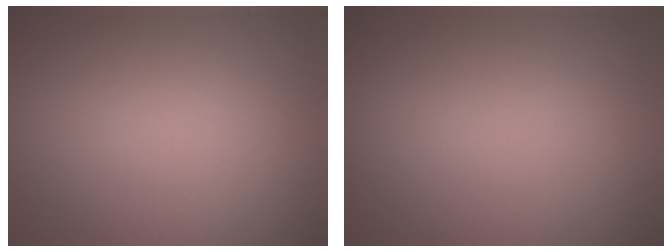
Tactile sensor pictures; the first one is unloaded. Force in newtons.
{"total": 0.0}